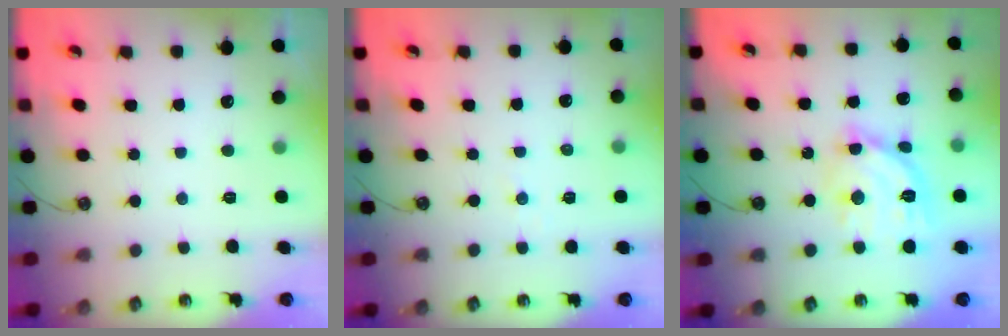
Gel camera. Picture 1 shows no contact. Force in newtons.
{"total": 2.7, "press": 2.7, "slide": 0.3}
{"total": 14.2, "press": 14.2, "slide": 1.1}